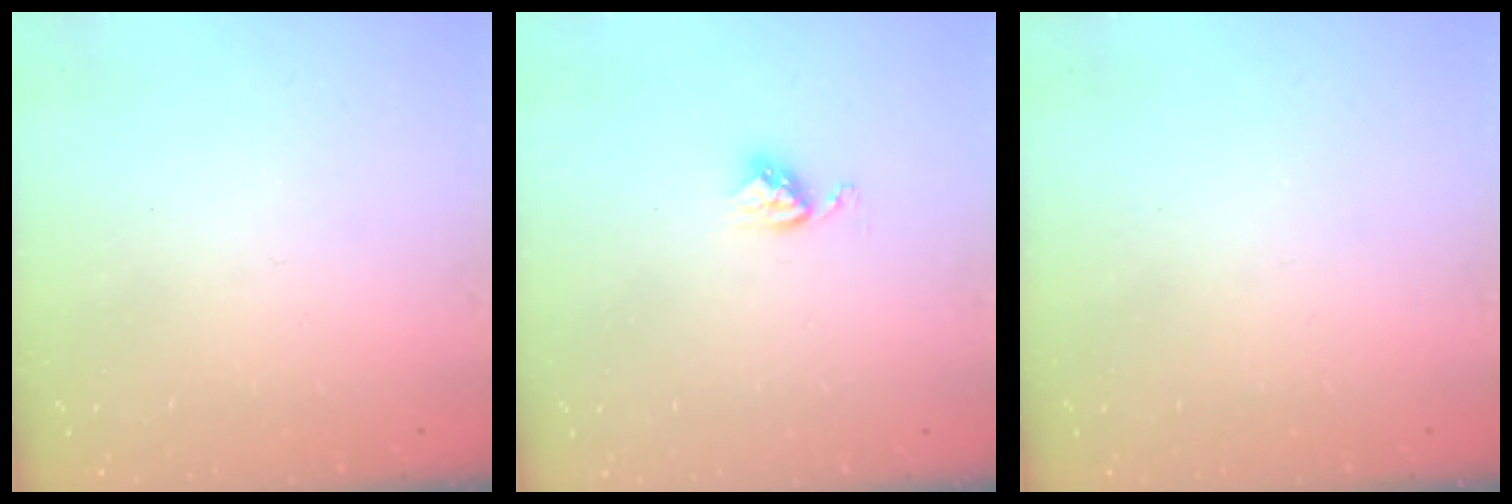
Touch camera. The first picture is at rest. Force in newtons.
{"total": 4.0, "press": 3.9, "slide": 0.4}
{"total": 0.0}